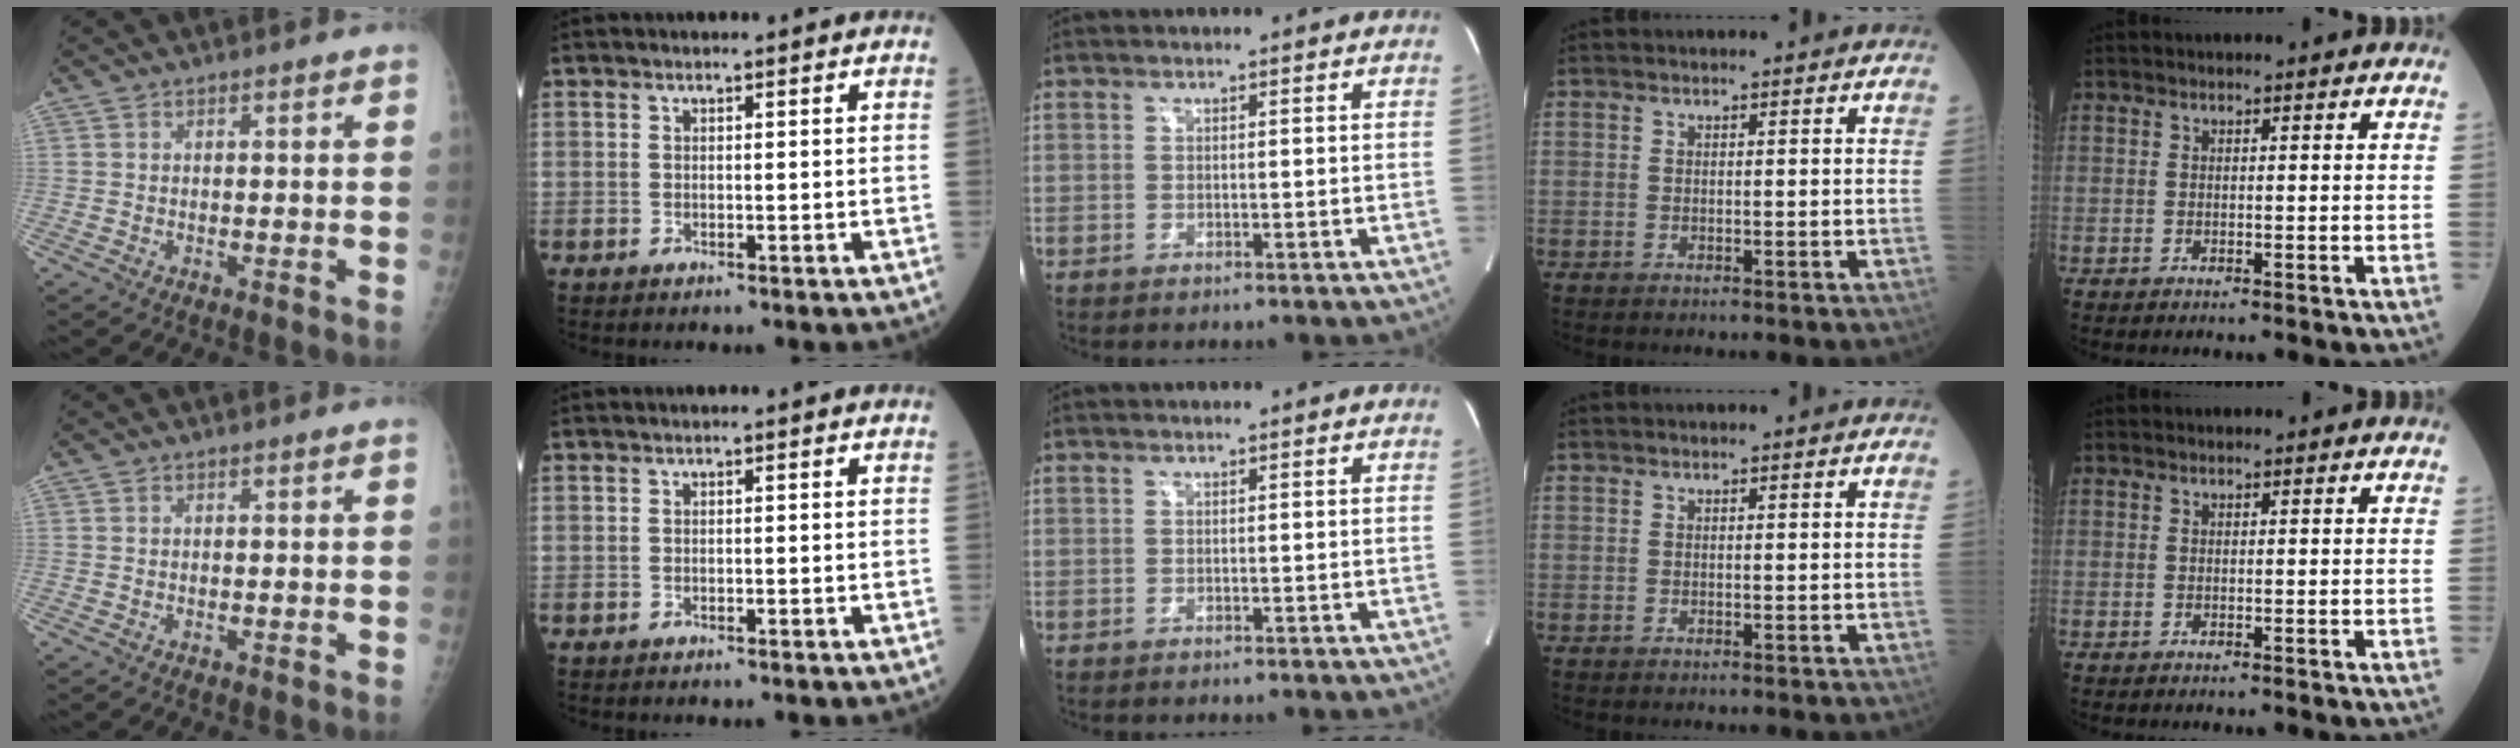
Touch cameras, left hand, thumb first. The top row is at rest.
{}